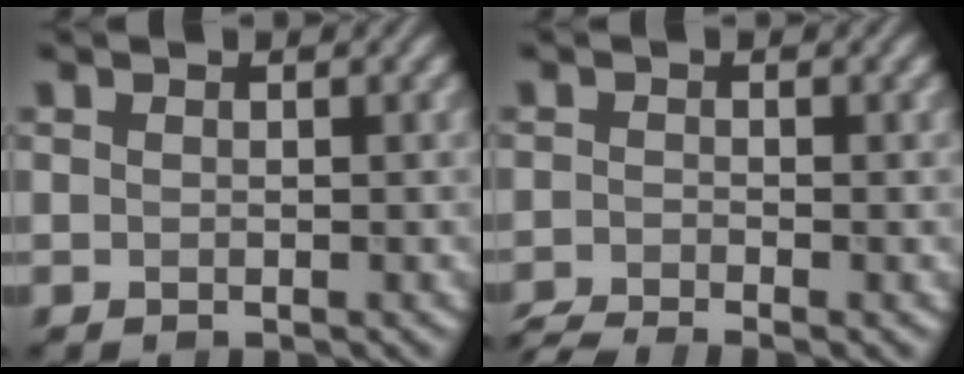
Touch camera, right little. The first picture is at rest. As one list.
[{"total": 3.0, "force": [-2.5, 0.4, 1.6], "torque": [-0.029, -0.015, -0.054]}]